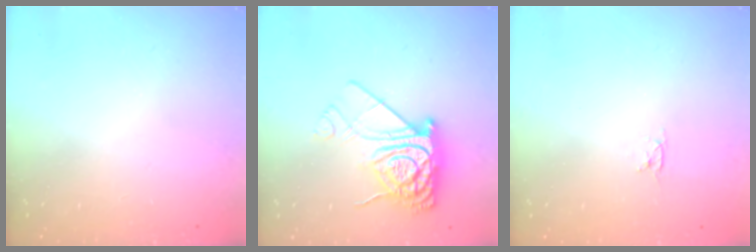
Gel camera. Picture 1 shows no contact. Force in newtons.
{"total": 12.3, "press": 12.3, "slide": 1.0}
{"total": 2.8, "press": 2.8, "slide": 0.3}